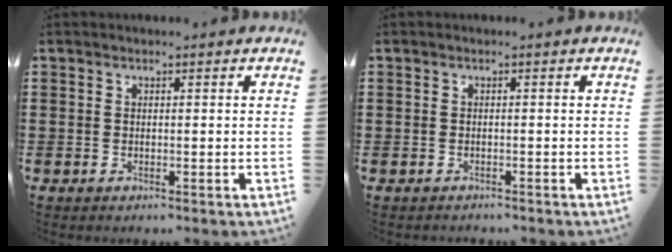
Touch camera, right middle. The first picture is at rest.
{"total": 0.6, "force": [-0.5, 0.3, -0.2], "torque": [0.004, 0.004, -0.012]}